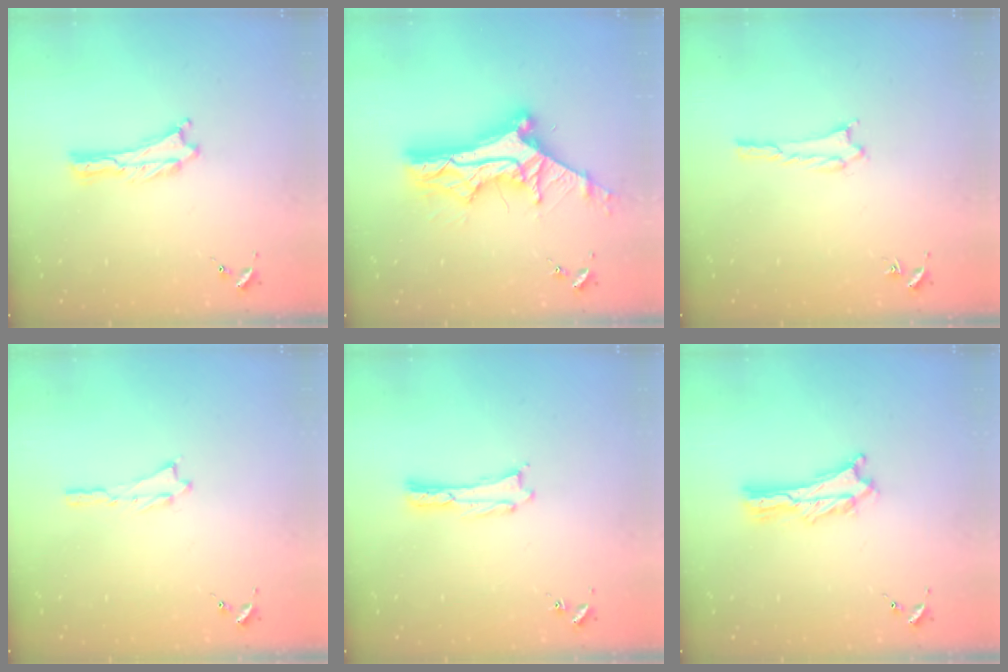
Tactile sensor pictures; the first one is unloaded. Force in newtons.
{"total": 12.8, "press": 12.7, "slide": 1.1}
{"total": 1.9, "press": 1.9, "slide": 0.2}
{"total": 0.0}
{"total": 0.0}
{"total": 2.6, "press": 2.6, "slide": 0.3}